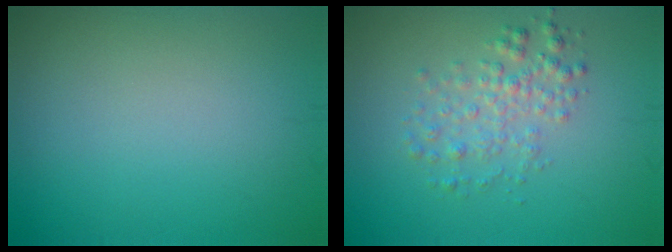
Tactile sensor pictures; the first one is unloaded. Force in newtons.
{"total": 2.6, "press": 2.6, "slide": 0.1}